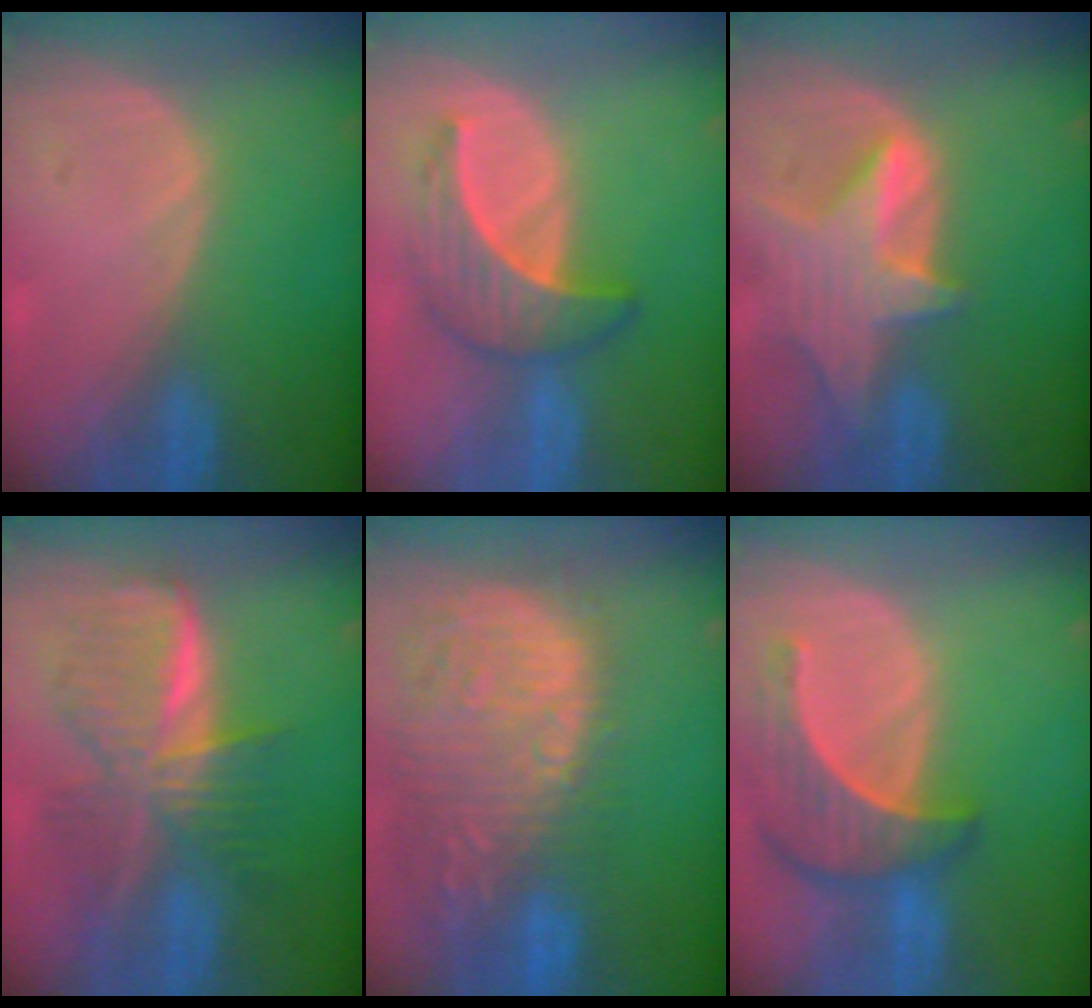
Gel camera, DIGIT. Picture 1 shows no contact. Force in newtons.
{"total": 6.9, "press": 6.4, "slide": 2.8}
{"total": 8.0, "press": 7.3, "slide": 3.2}
{"total": 9.4, "press": 9.4, "slide": 0.5}
{"total": 15.7, "press": 12.9, "slide": 9.0}
{"total": 7.8, "press": 7.5, "slide": 2.4}